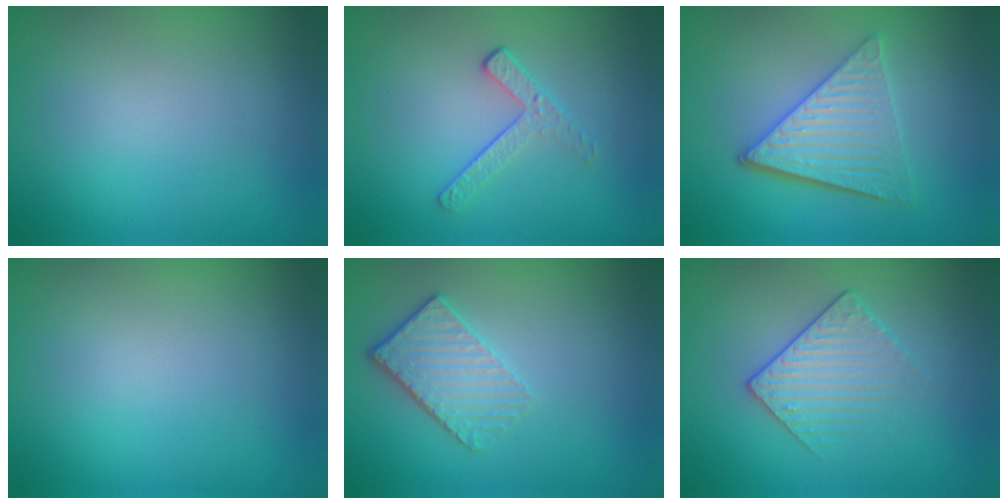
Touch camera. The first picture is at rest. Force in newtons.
{"total": 1.8, "press": 1.1, "slide": 1.4}
{"total": 5.4, "press": 3.8, "slide": 3.8}
{"total": 0.0}
{"total": 3.3, "press": 2.8, "slide": 1.7}
{"total": 2.1, "press": 1.8, "slide": 1.1}